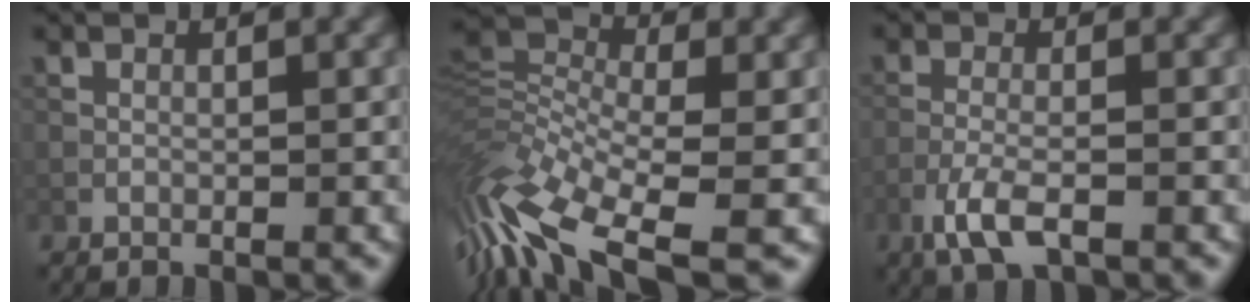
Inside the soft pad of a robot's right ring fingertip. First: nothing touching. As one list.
[{"total": 12.1, "force": [-5.9, 5.3, 9.2], "torque": [-0.200, -0.003, -0.120]}, {"total": 3.5, "force": [-1.9, 1.0, 2.7], "torque": [-0.064, 0.001, -0.044]}]